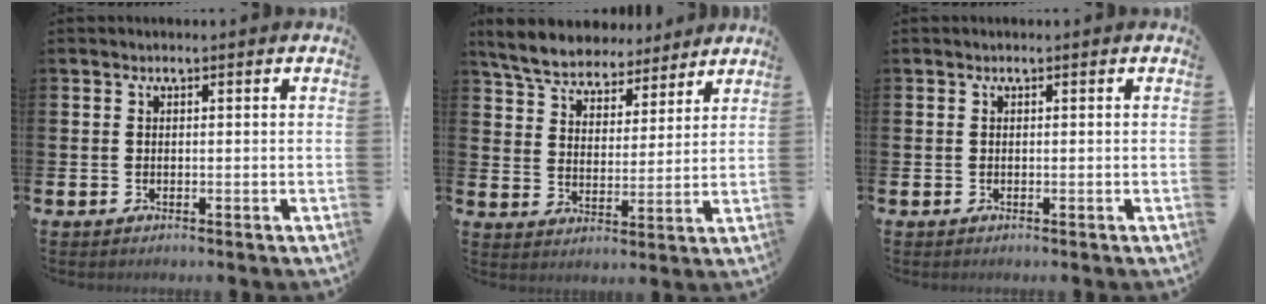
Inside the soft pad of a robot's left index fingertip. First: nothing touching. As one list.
[{"total": 6.9, "force": [6.6, 2.0, 1.1], "torque": [-0.059, -0.037, 0.119]}, {"total": 0.0}]